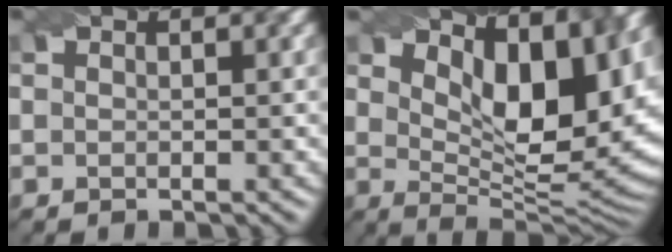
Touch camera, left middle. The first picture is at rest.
{"total": 11.3, "force": [5.1, 4.8, 8.8], "torque": [-0.142, 0.004, 0.088]}